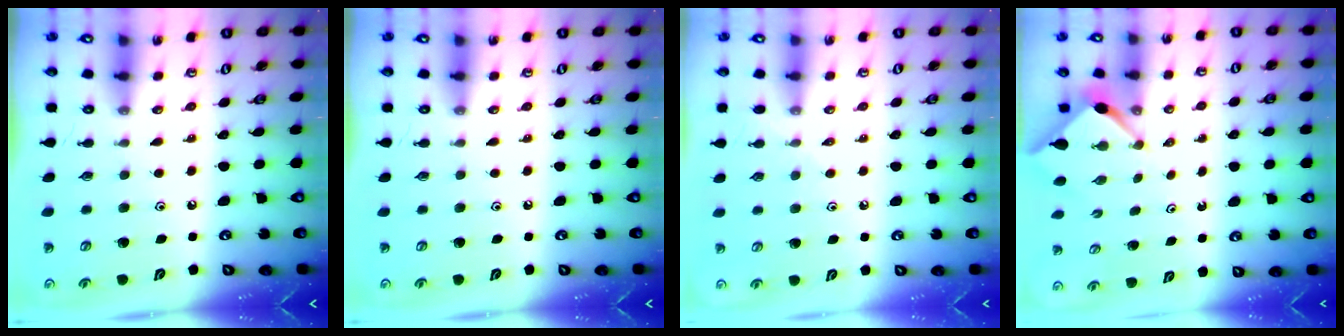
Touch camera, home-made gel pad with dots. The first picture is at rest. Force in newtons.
{"total": 0.0}
{"total": 5.6, "press": 5.5, "slide": 0.9}
{"total": 2.7, "press": 2.7, "slide": 0.4}